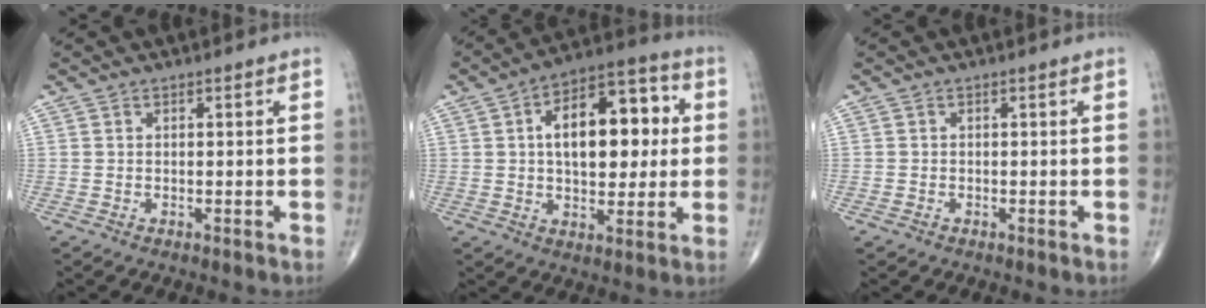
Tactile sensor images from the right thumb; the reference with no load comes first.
{"total": 17.3, "force": [2.6, 9.4, 14.3], "torque": [-0.180, 0.022, 0.035]}
{"total": 0.7, "force": [-0.4, 0.5, 0.3], "torque": [-0.006, 0.001, -0.009]}